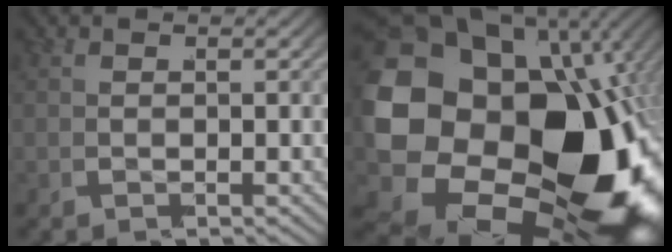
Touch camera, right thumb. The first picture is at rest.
{"total": 34.3, "force": [-5.7, 23.2, 24.6], "torque": [-0.468, -0.088, -0.055]}